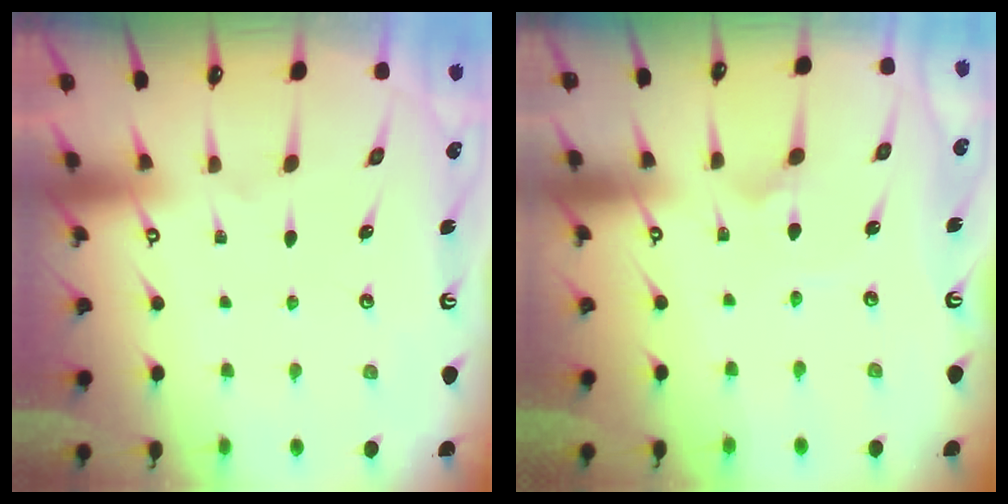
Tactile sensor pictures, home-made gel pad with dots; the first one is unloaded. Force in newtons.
{"total": 2.3, "press": 2.3, "slide": 0.0}